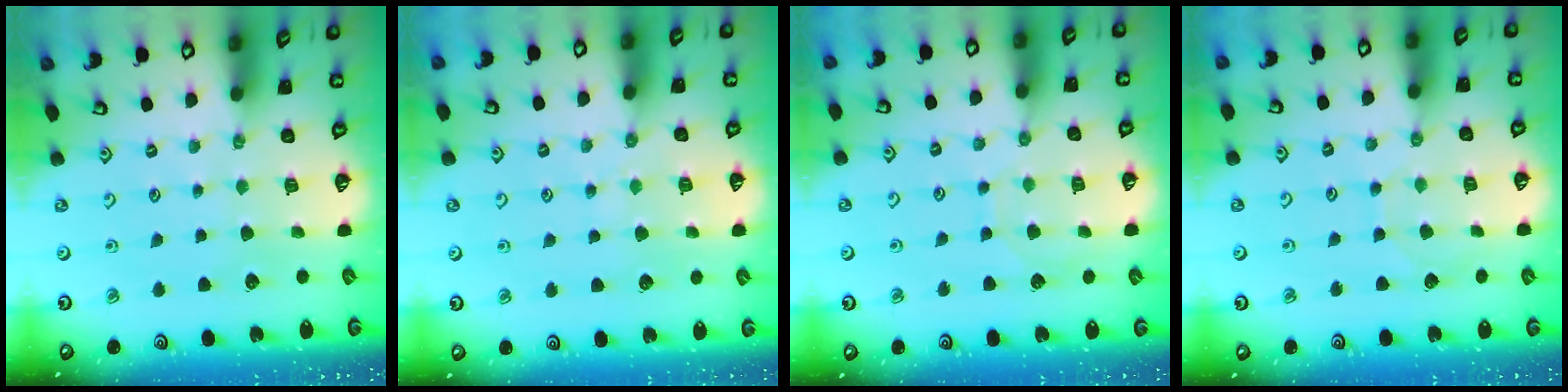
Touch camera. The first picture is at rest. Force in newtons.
{"total": 6.2, "press": 6.1, "slide": 0.8}
{"total": 6.9, "press": 6.8, "slide": 0.5}
{"total": 4.9, "press": 4.9, "slide": 0.2}